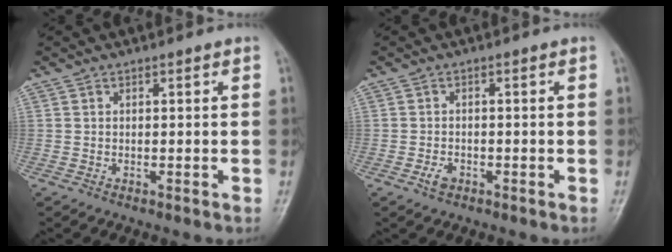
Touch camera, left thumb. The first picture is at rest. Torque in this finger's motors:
{"motor_torque": [-0.31, 0.36, 0.33, 0.14, 0.01]}